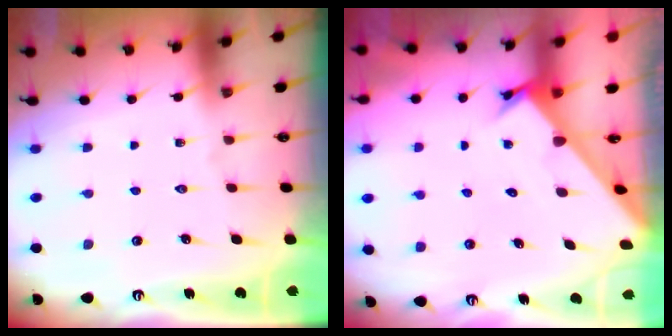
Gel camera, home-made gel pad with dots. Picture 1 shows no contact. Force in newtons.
{"total": 2.1, "press": 2.1, "slide": 0.2}